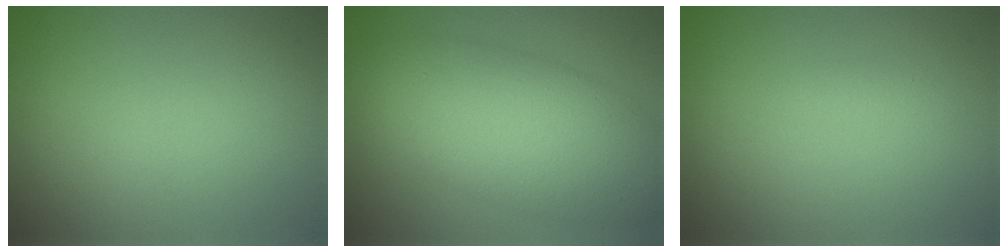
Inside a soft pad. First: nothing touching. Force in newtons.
{"total": 9.5, "press": 9.5, "slide": 0.4}
{"total": 0.6, "press": 0.6, "slide": 0.0}